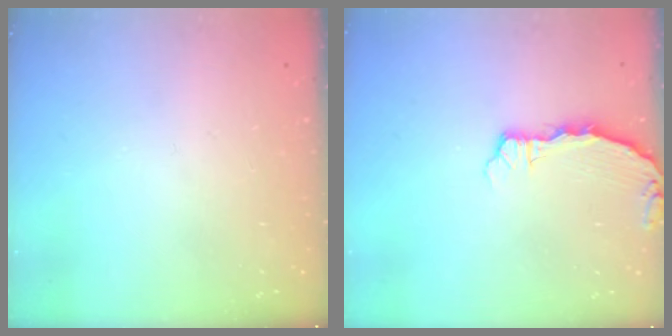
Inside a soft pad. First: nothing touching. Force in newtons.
{"total": 2.4, "press": 2.4, "slide": 0.3}